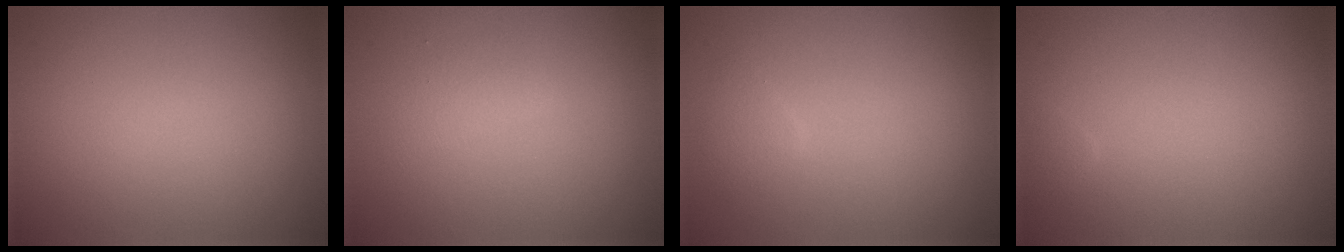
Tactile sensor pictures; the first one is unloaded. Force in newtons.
{"total": 1.4, "press": 1.4, "slide": 0.1}
{"total": 1.1, "press": 1.1, "slide": 0.0}
{"total": 0.7, "press": 0.7, "slide": 0.0}